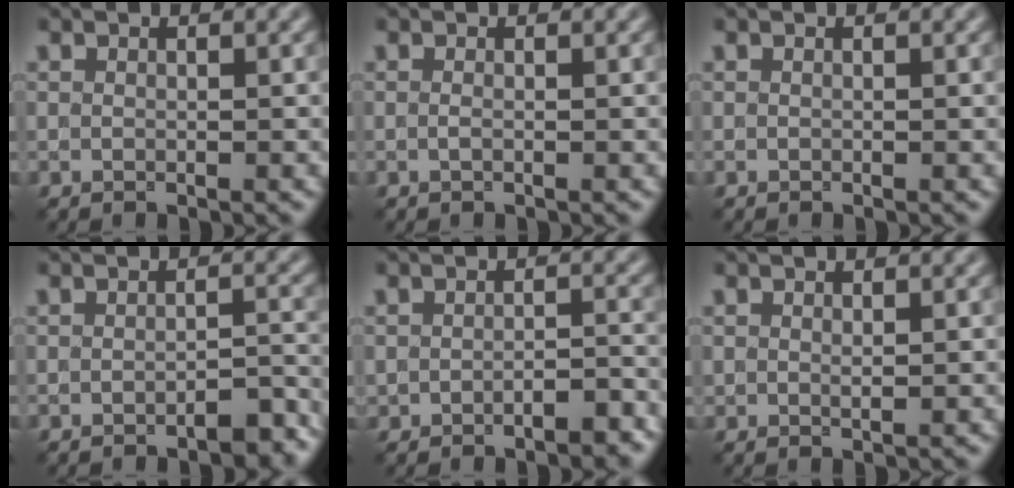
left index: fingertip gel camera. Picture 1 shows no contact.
{"total": 0.6, "force": [0.0, 0.2, 0.5], "torque": [-0.013, -0.003, -0.004]}
{"total": 0.0}
{"total": 2.6, "force": [-1.8, 0.7, 1.7], "torque": [-0.020, 0.005, -0.026]}
{"total": 2.3, "force": [-1.5, 1.0, 1.4], "torque": [-0.025, 0.005, -0.022]}
{"total": 0.6, "force": [0.2, 0.2, 0.5], "torque": [-0.011, -0.001, 0.004]}